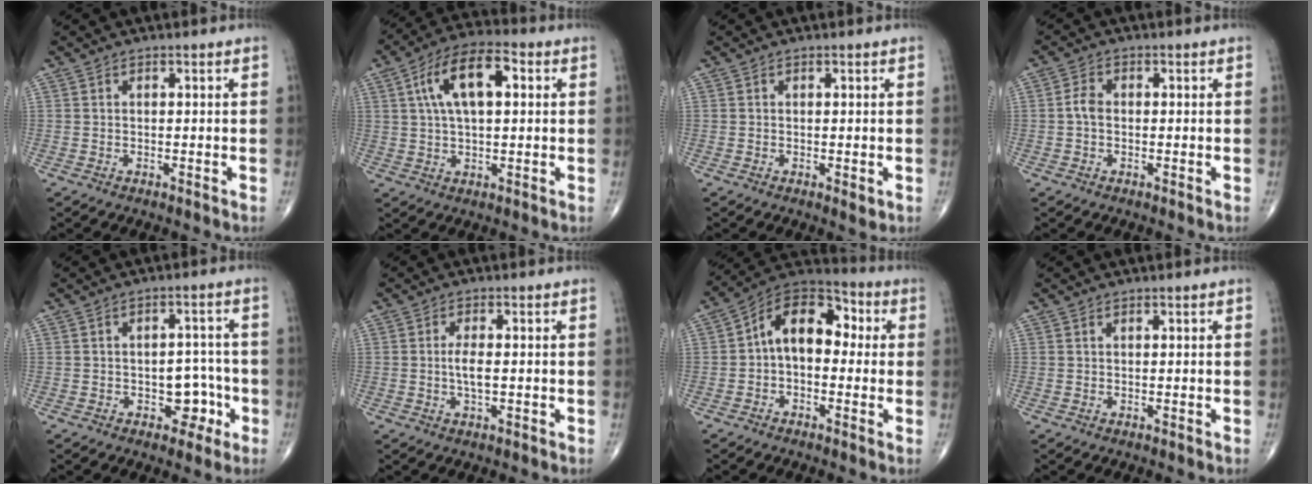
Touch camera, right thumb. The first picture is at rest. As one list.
[{"total": 12.7, "force": [3.3, 5.9, 10.7], "torque": [-0.189, 0.021, 0.052]}, {"total": 1.1, "force": [-0.2, 0.5, 1.0], "torque": [-0.011, -0.003, -0.004]}, {"total": 2.6, "force": [-0.2, 1.8, 1.9], "torque": [-0.032, 0.007, -0.010]}, {"total": 6.0, "force": [-2.2, 4.2, 3.7], "torque": [-0.015, 0.029, -0.026]}, {"total": 3.2, "force": [-0.2, 1.2, 2.9], "torque": [-0.062, -0.002, -0.006]}, {"total": 12.8, "force": [0.8, 8.2, 9.8], "torque": [-0.122, 0.044, -0.005]}, {"total": 0.0}]